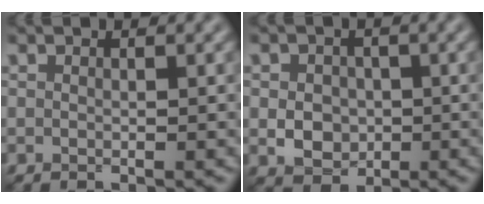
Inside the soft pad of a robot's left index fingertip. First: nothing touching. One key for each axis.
{"total": 3.4, "fx": -0.4, "fy": 2.7, "fz": 2.0, "tx": -0.038, "ty": -0.003, "tz": -0.010}